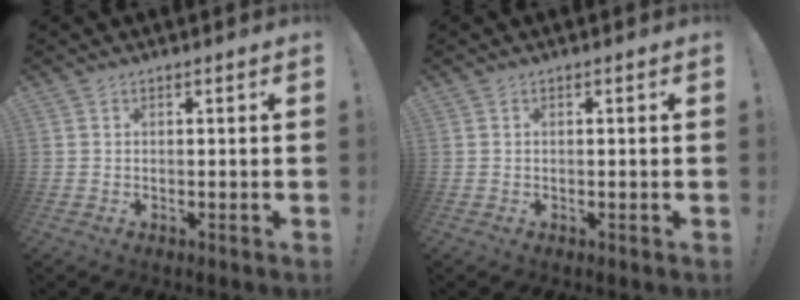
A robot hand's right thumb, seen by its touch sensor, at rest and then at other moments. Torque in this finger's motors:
{"motor_torque": [-0.02, 0.15, -0.03, -0.18, 0.00]}